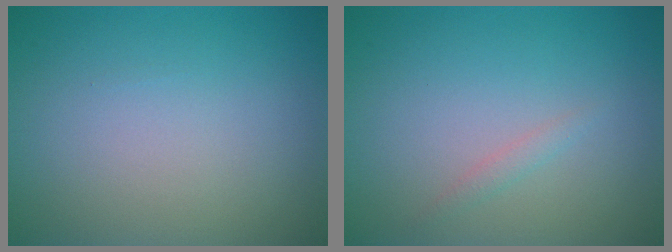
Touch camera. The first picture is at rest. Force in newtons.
{"total": 0.7, "press": 0.7, "slide": 0.1}